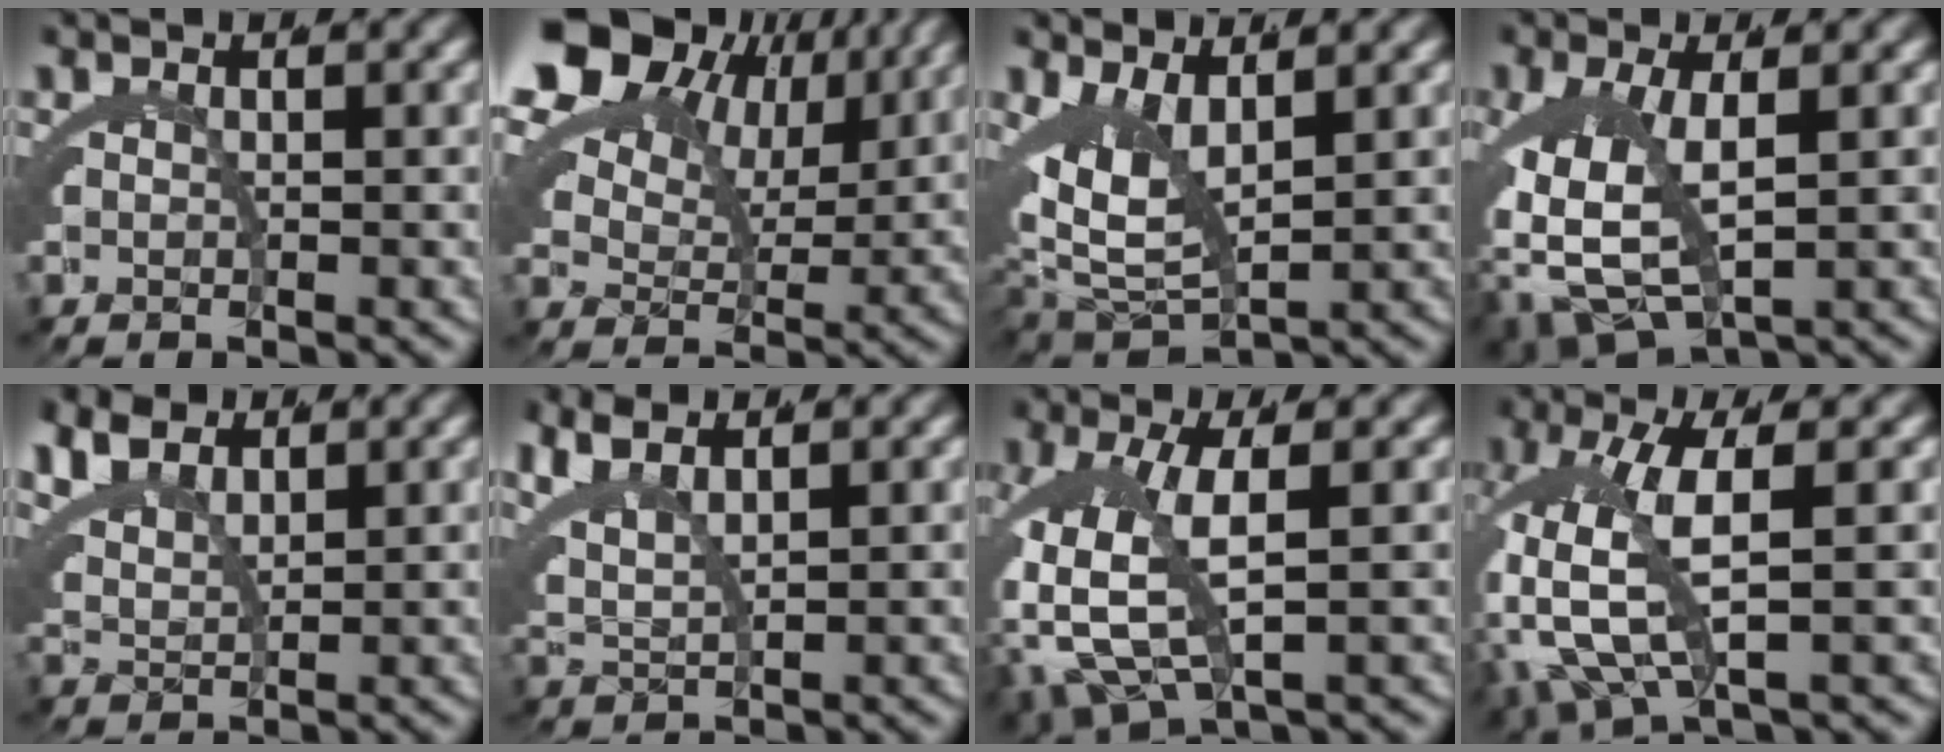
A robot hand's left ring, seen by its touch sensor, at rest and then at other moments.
{"total": 11.9, "force": [5.0, 8.3, 7.0], "torque": [-0.138, 0.003, 0.077]}
{"total": 8.3, "force": [1.7, 5.3, 6.2], "torque": [-0.133, -0.018, 0.037]}
{"total": 8.7, "force": [-2.3, 5.1, 6.7], "torque": [-0.160, -0.052, -0.006]}
{"total": 4.6, "force": [2.8, 2.8, 2.4], "torque": [-0.072, -0.010, 0.059]}
{"total": 4.9, "force": [2.6, 2.8, 3.0], "torque": [-0.082, -0.004, 0.052]}
{"total": 8.3, "force": [-0.5, 4.5, 6.9], "torque": [-0.163, -0.029, 0.012]}
{"total": 9.2, "force": [0.1, 5.0, 7.8], "torque": [-0.189, -0.030, 0.021]}